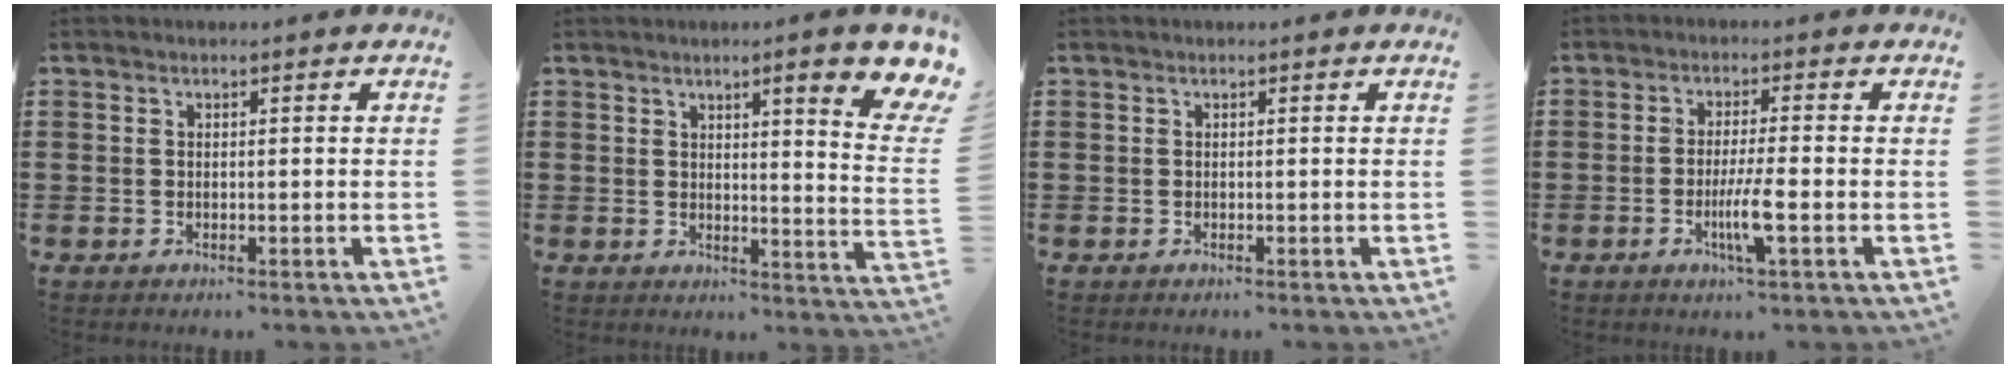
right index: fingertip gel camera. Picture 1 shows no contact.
{"total": 7.6, "force": [4.0, 1.3, 6.3], "torque": [-0.093, -0.027, 0.057]}
{"total": 0.0}
{"total": 5.3, "force": [-1.8, 0.2, 5.0], "torque": [-0.097, -0.018, -0.033]}